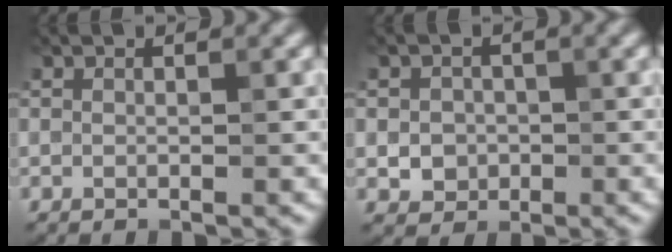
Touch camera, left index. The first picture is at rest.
{"total": 2.4, "force": [-0.3, 2.1, 1.0], "torque": [-0.013, -0.005, -0.007]}